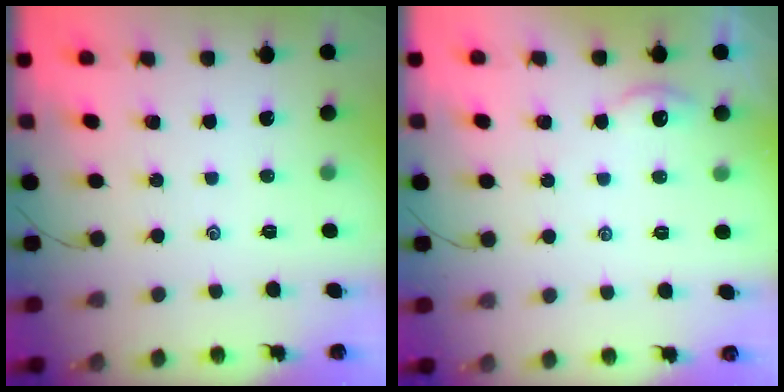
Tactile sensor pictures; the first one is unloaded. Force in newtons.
{"total": 1.6, "press": 1.5, "slide": 0.3}